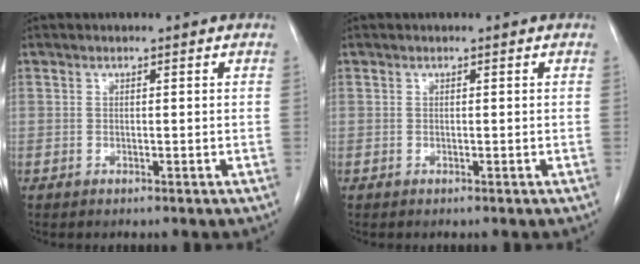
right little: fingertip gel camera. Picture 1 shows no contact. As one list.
[{"total": 0.0}]